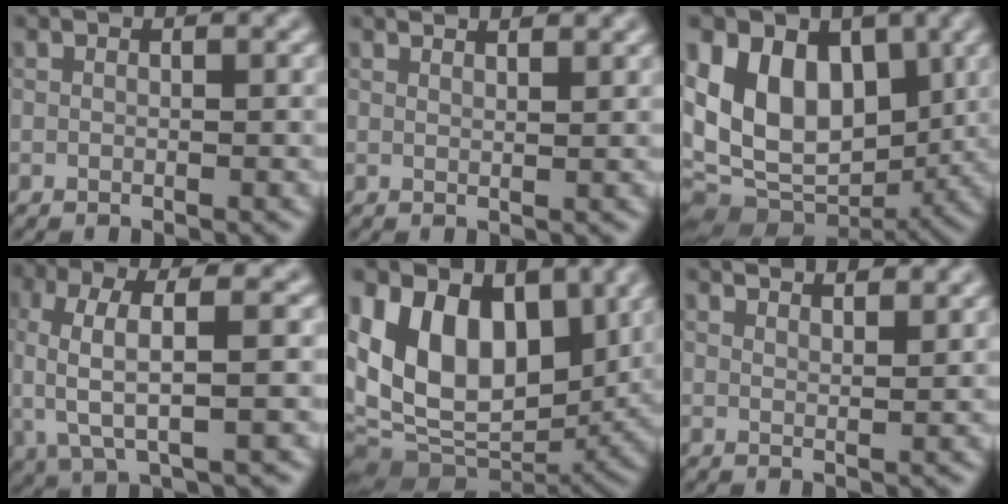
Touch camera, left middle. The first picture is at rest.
{"total": 2.6, "force": [2.1, 0.8, 1.2], "torque": [0.003, 0.009, 0.006]}
{"total": 12.0, "force": [2.3, 8.3, 8.4], "torque": [-0.147, 0.006, 0.030]}
{"total": 6.4, "force": [0.3, 2.1, 6.0], "torque": [-0.121, 0.004, 0.004]}
{"total": 13.3, "force": [3.1, 9.1, 9.3], "torque": [-0.170, 0.003, 0.053]}
{"total": 4.4, "force": [3.7, 1.2, 2.0], "torque": [-0.007, 0.023, 0.027]}